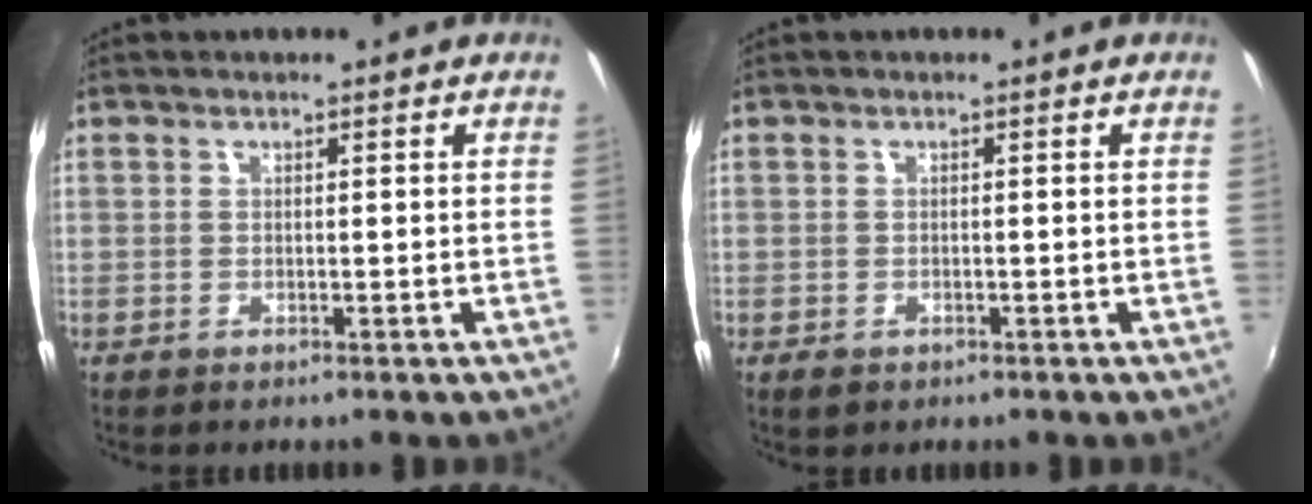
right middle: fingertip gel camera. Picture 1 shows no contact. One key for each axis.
{"total": 1.7, "fx": -1.0, "fy": 1.1, "fz": 0.8, "tx": -0.016, "ty": -0.005, "tz": -0.016}